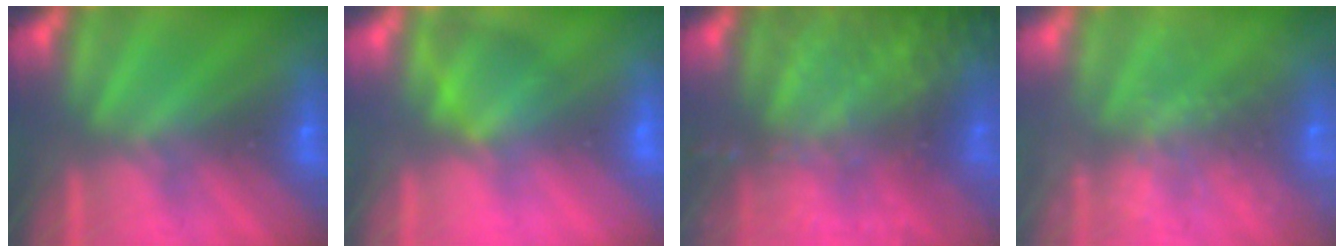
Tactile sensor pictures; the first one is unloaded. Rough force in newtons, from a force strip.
{"total": 2.9}
{"total": 8.1}
{"total": 9.1}